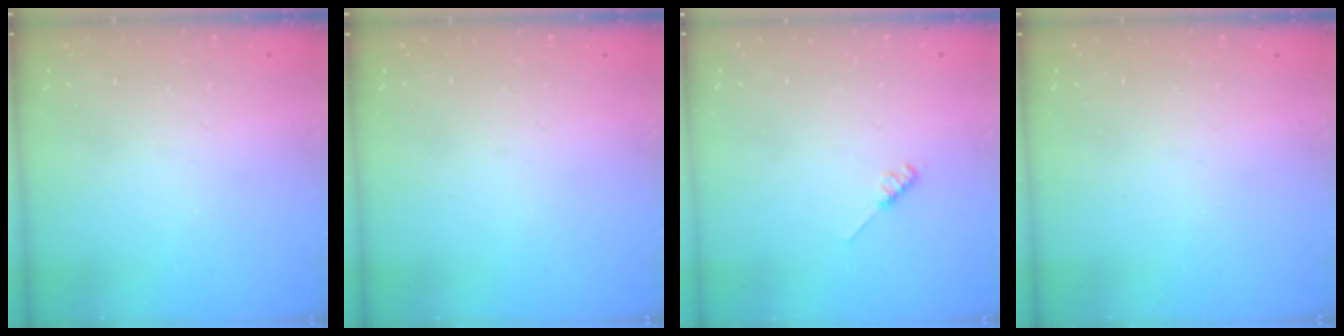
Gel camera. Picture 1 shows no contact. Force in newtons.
{"total": 0.0}
{"total": 2.6, "press": 2.5, "slide": 0.4}
{"total": 0.0}